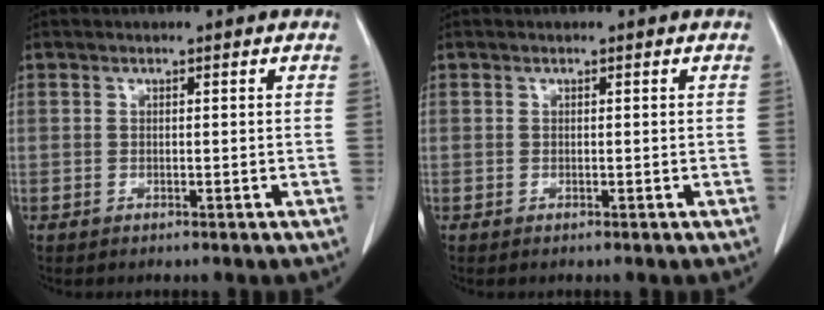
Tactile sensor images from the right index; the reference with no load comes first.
{"total": 0.0}